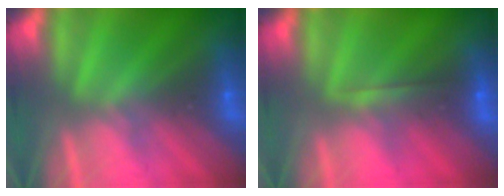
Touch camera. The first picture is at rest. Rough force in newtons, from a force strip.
{"total": 1.8}